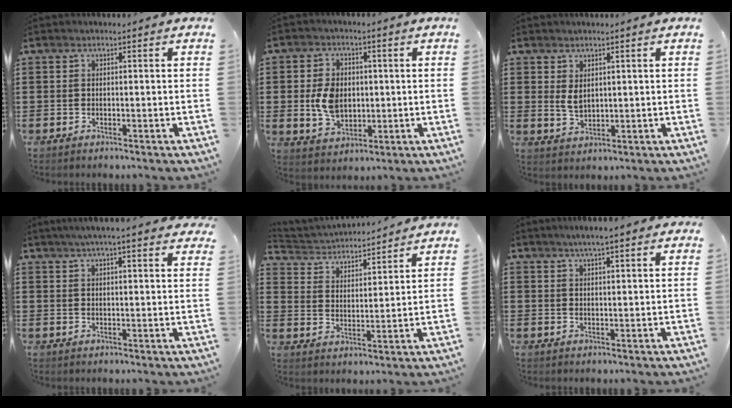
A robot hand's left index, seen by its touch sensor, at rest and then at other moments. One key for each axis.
{"total": 6.7, "fx": 0.2, "fy": 4.9, "fz": 4.6, "tx": -0.101, "ty": 0.006, "tz": -0.001}
{"total": 2.9, "fx": 1.3, "fy": 1.7, "fz": 2.1, "tx": -0.044, "ty": 0.005, "tz": 0.024}
{"total": 4.5, "fx": 3.9, "fy": -0.2, "fz": 2.2, "tx": -0.053, "ty": -0.005, "tz": 0.070}
{"total": 3.3, "fx": 3.2, "fy": 0.4, "fz": 0.1, "tx": -0.025, "ty": -0.029, "tz": 0.049}
{"total": 3.6, "fx": 2.9, "fy": 0.3, "fz": 2.0, "tx": -0.046, "ty": 0.001, "tz": 0.051}